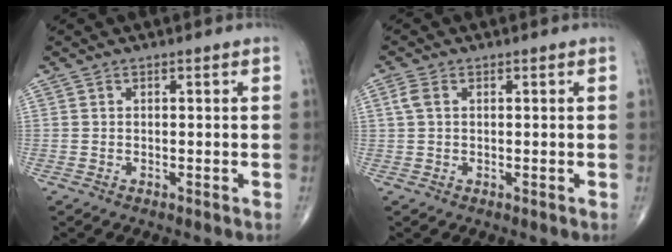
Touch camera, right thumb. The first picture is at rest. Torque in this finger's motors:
{"motor_torque": [-0.24, 0.31, 0.09, 0.14, 0.08]}